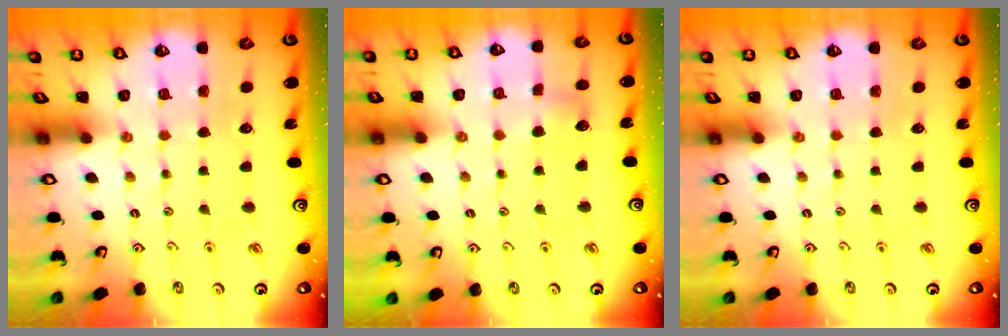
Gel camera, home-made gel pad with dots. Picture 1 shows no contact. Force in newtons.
{"total": 3.4, "press": 3.4, "slide": 0.4}
{"total": 0.0}